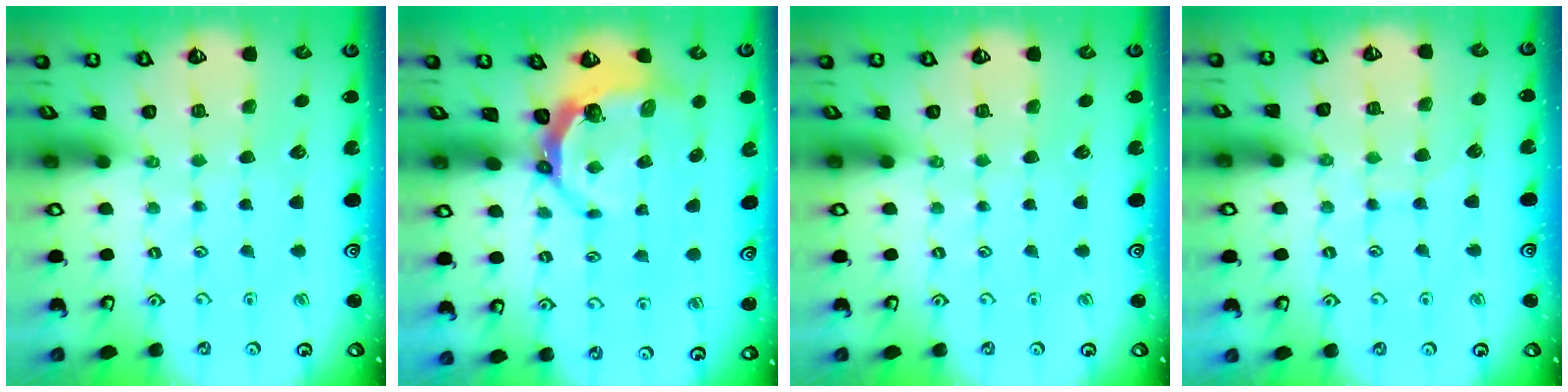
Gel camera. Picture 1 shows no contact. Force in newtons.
{"total": 6.3, "press": 4.9, "slide": 3.8}
{"total": 0.0}
{"total": 6.8, "press": 6.8, "slide": 0.5}